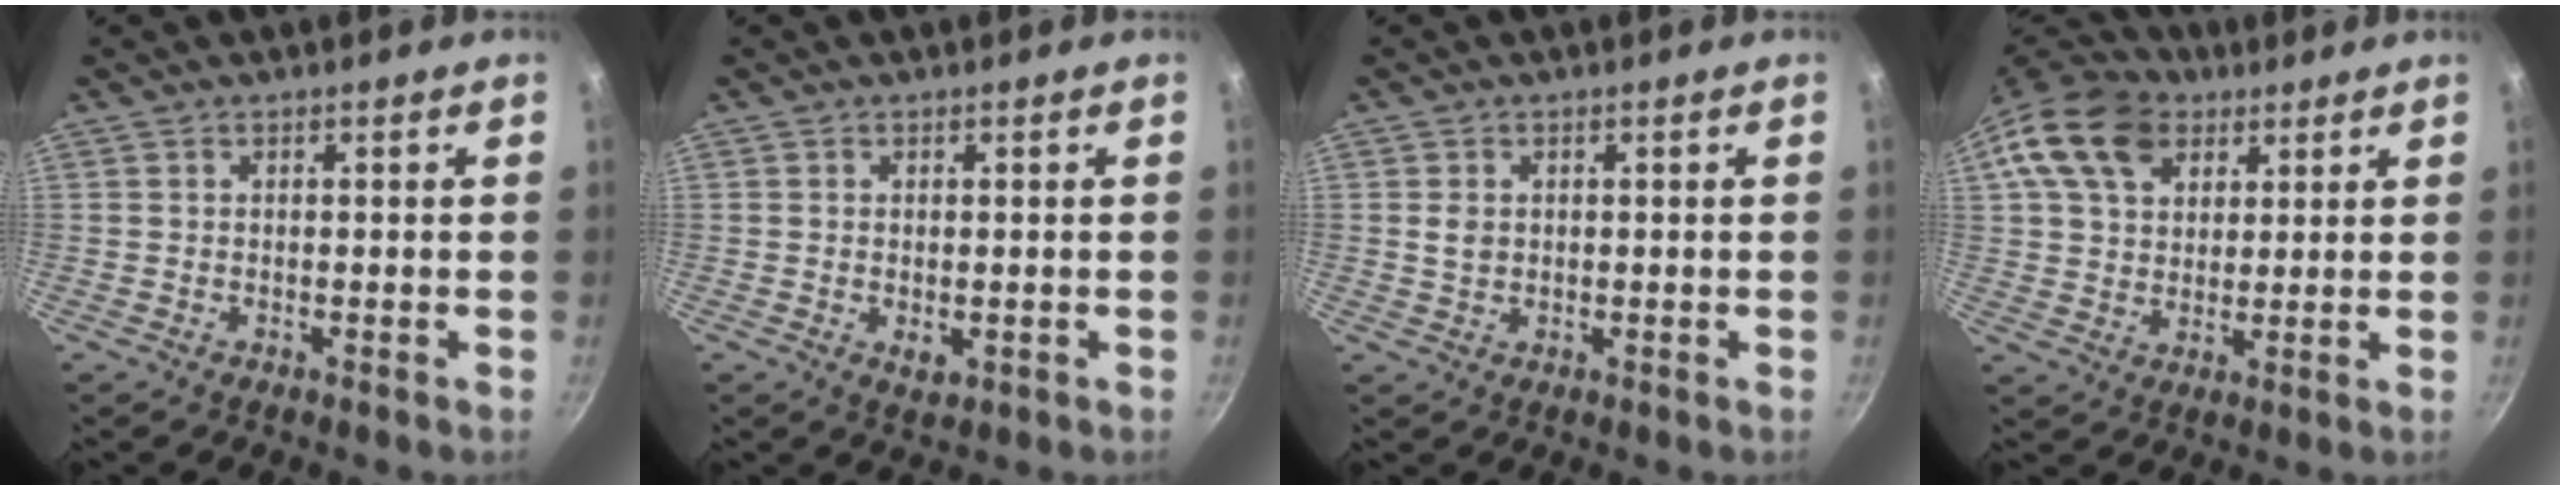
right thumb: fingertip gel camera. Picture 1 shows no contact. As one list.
[{"total": 2.3, "force": [-0.3, 1.4, 1.9], "torque": [-0.030, -0.008, -0.003]}, {"total": 2.4, "force": [0.4, 1.9, 1.4], "torque": [-0.021, 0.001, 0.009]}, {"total": 15.0, "force": [6.8, 10.6, 8.1], "torque": [-0.130, 0.005, 0.114]}]